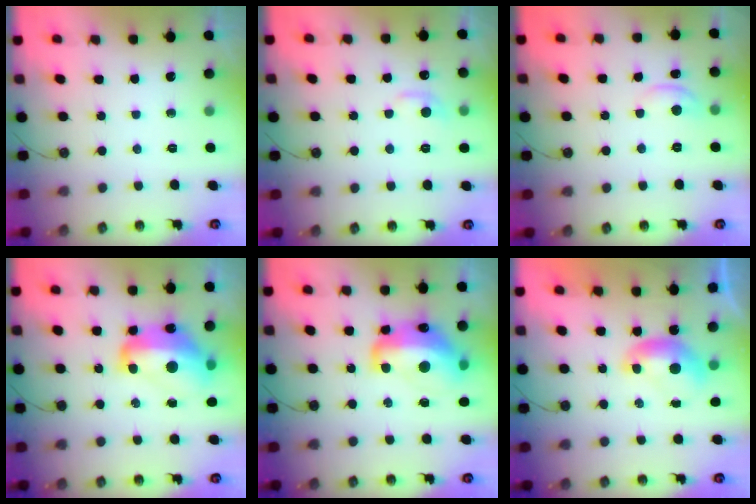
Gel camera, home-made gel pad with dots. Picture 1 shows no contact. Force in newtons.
{"total": 0.8, "press": 0.2, "slide": 0.8}
{"total": 0.0}
{"total": 11.2, "press": 11.1, "slide": 1.5}
{"total": 11.2, "press": 11.1, "slide": 1.4}
{"total": 0.0}